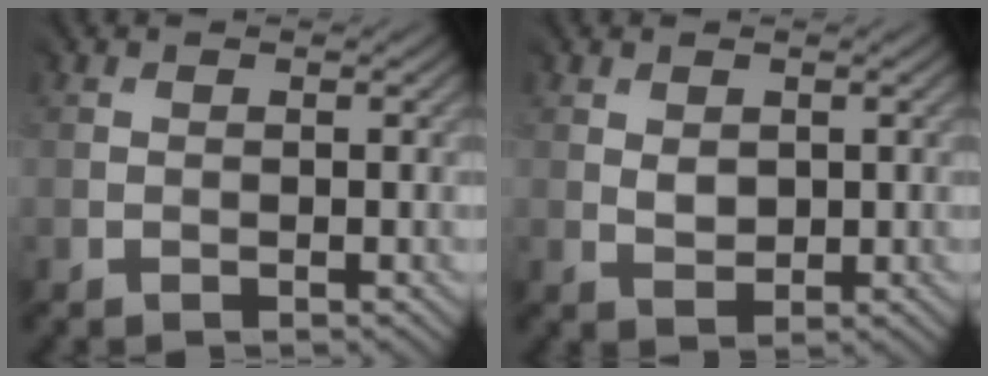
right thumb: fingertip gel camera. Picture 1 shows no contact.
{"total": 1.5, "force": [1.1, 1.1, 0.1], "torque": [-0.011, -0.002, 0.020]}